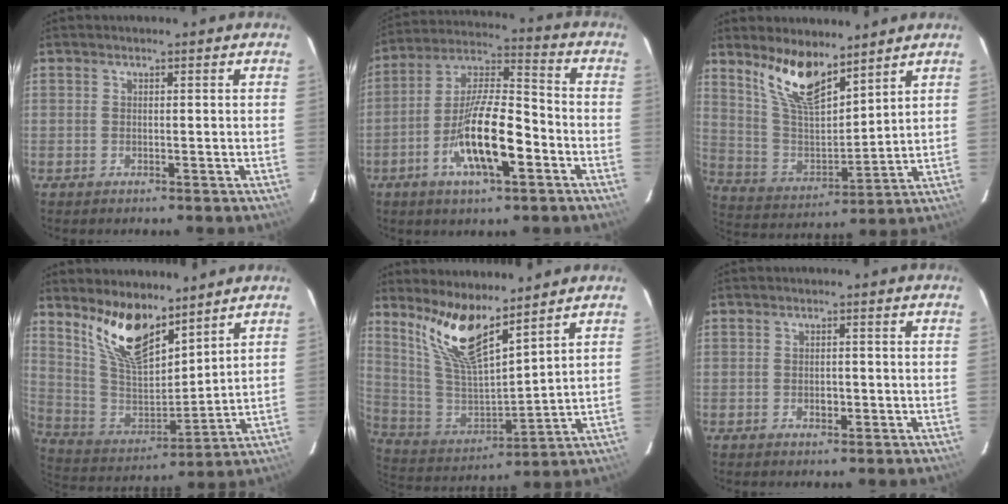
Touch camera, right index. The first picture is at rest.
{"total": 15.2, "force": [-5.9, 4.5, 13.2], "torque": [-0.254, -0.001, -0.108]}
{"total": 12.9, "force": [9.4, 4.3, 7.7], "torque": [-0.152, 0.000, 0.192]}
{"total": 14.9, "force": [10.5, 5.7, 8.9], "torque": [-0.176, -0.003, 0.215]}
{"total": 13.7, "force": [10.0, 3.2, 8.8], "torque": [-0.171, -0.009, 0.206]}
{"total": 1.9, "force": [-0.6, 1.4, 1.1], "torque": [-0.018, 0.001, -0.008]}